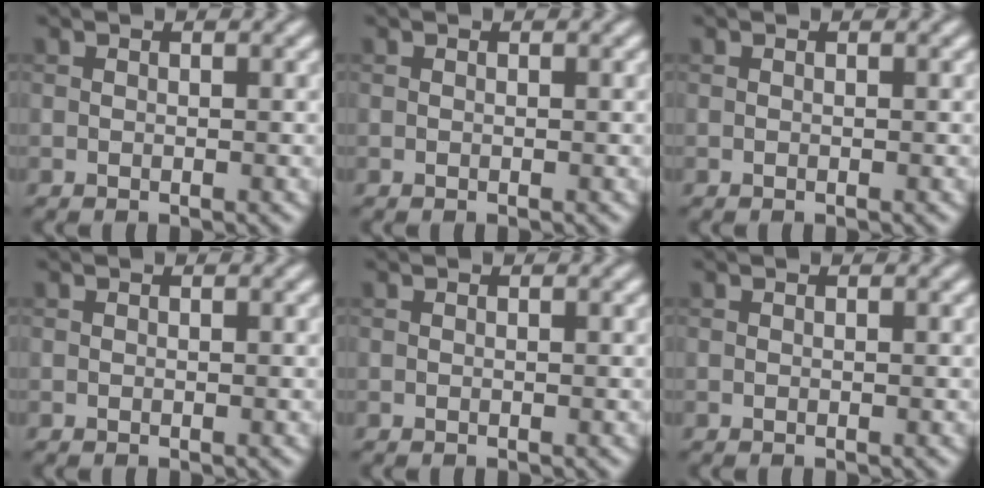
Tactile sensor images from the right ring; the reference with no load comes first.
{"total": 0.0}
{"total": 0.0}
{"total": 0.0}
{"total": 0.0}
{"total": 0.0}